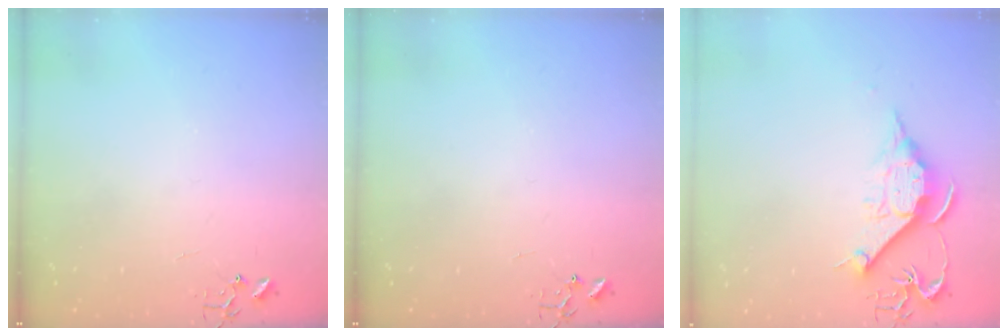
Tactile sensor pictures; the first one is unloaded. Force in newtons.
{"total": 0.0}
{"total": 11.7, "press": 11.7, "slide": 0.9}